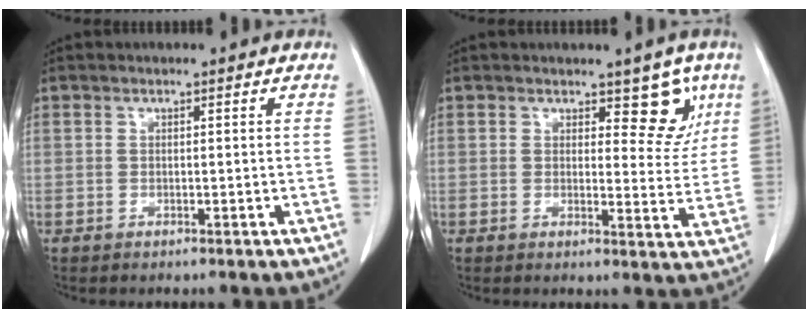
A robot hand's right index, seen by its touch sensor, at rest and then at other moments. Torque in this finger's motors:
{"motor_torque": [0.34, 0.34, 0.08, 0.01]}